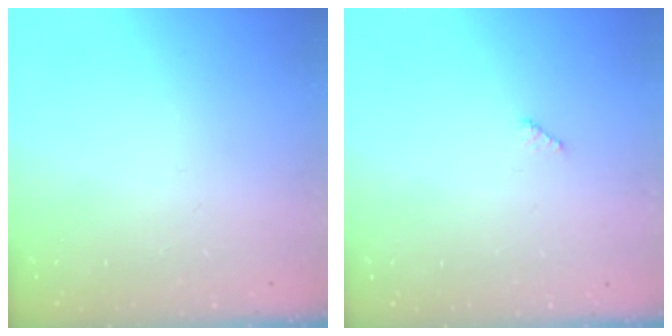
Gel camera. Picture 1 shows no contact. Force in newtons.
{"total": 2.9, "press": 2.9, "slide": 0.4}